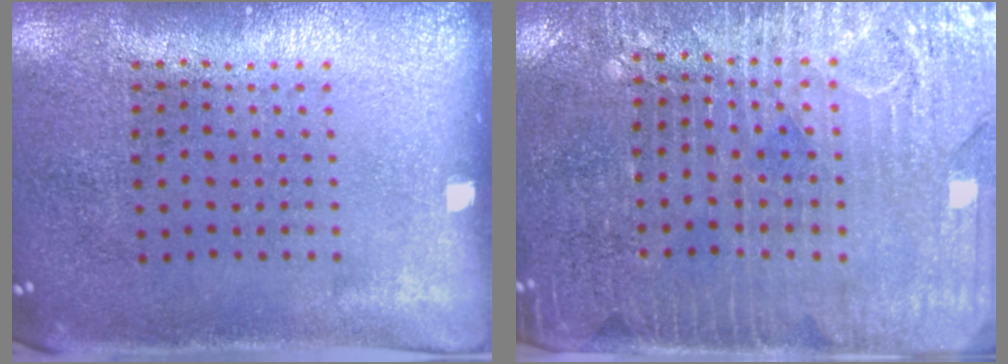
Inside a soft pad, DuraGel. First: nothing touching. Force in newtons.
{"total": 3.5, "press": 3.1, "slide": 1.4}